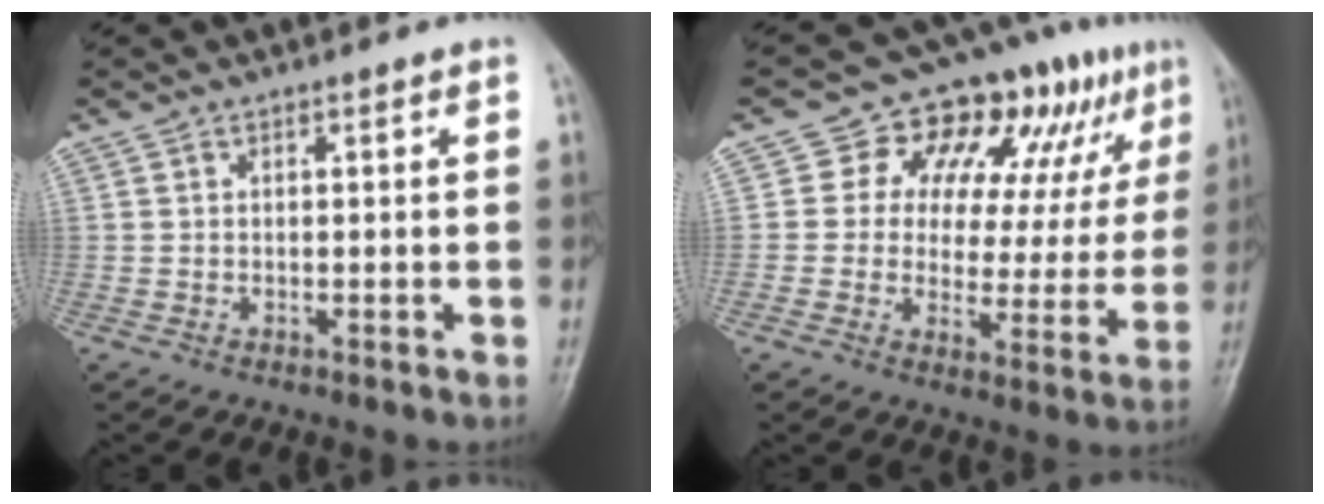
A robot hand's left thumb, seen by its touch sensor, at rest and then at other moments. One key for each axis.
{"total": 17.1, "fx": 7.7, "fy": 9.9, "fz": 11.7, "tx": -0.095, "ty": -0.002, "tz": 0.105}